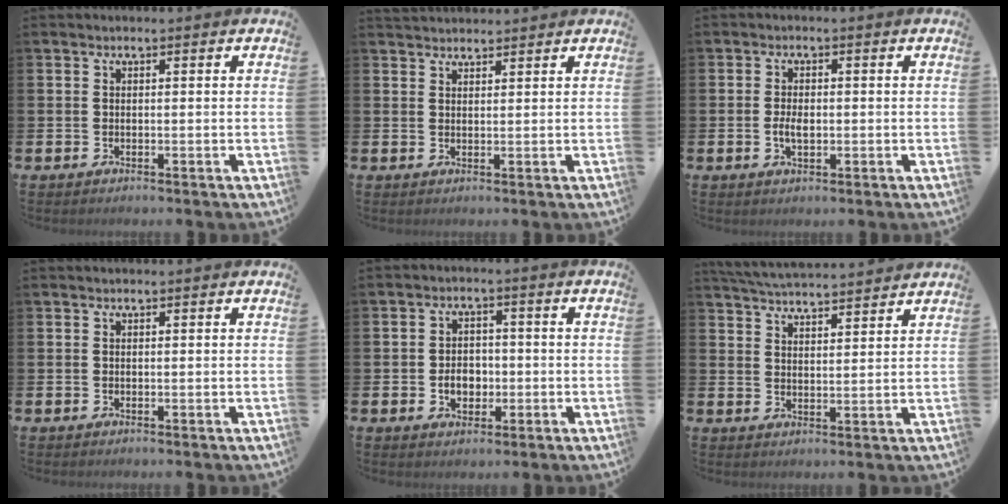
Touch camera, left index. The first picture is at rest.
{"total": 2.2, "force": [2.1, 0.5, 0.0], "torque": [0.006, -0.010, 0.037]}
{"total": 2.5, "force": [-0.2, 1.3, 2.0], "torque": [-0.028, -0.001, -0.007]}
{"total": 0.0}
{"total": 3.7, "force": [-0.8, 2.9, 2.2], "torque": [-0.029, -0.002, -0.021]}
{"total": 5.0, "force": [5.0, 0.1, 0.4], "torque": [-0.026, -0.029, 0.089]}